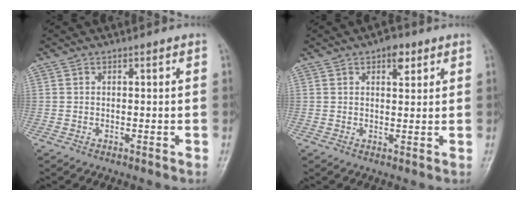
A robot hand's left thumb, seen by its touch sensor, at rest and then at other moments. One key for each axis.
{"total": 3.6, "fx": 2.0, "fy": 1.8, "fz": 2.4, "tx": -0.020, "ty": -0.005, "tz": 0.026}